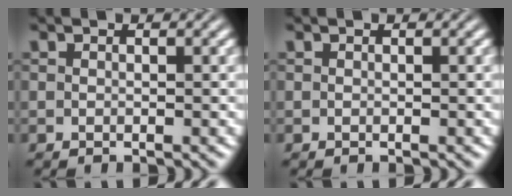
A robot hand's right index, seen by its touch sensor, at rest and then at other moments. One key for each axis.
{"total": 0.0}